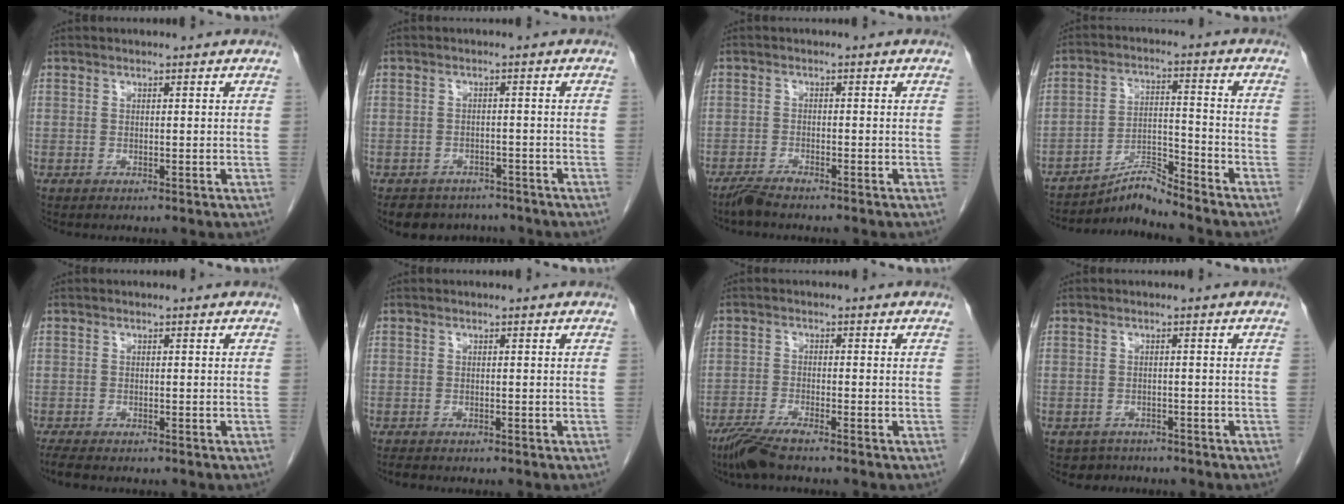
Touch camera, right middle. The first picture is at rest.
{"total": 6.5, "force": [-5.5, 3.3, 0.7], "torque": [-0.004, 0.005, -0.072]}
{"total": 2.8, "force": [-2.5, 0.2, 1.2], "torque": [-0.028, -0.006, -0.045]}
{"total": 5.8, "force": [-5.6, -1.2, 0.6], "torque": [-0.016, 0.003, -0.099]}
{"total": 3.0, "force": [-2.5, 0.6, 1.5], "torque": [-0.031, -0.009, -0.038]}
{"total": 1.2, "force": [-1.1, 0.3, 0.4], "torque": [-0.013, -0.003, -0.016]}
{"total": 5.0, "force": [-3.9, 0.1, 3.0], "torque": [-0.064, -0.016, -0.079]}
{"total": 2.7, "force": [-2.1, 1.4, -0.7], "torque": [0.001, 0.002, -0.034]}